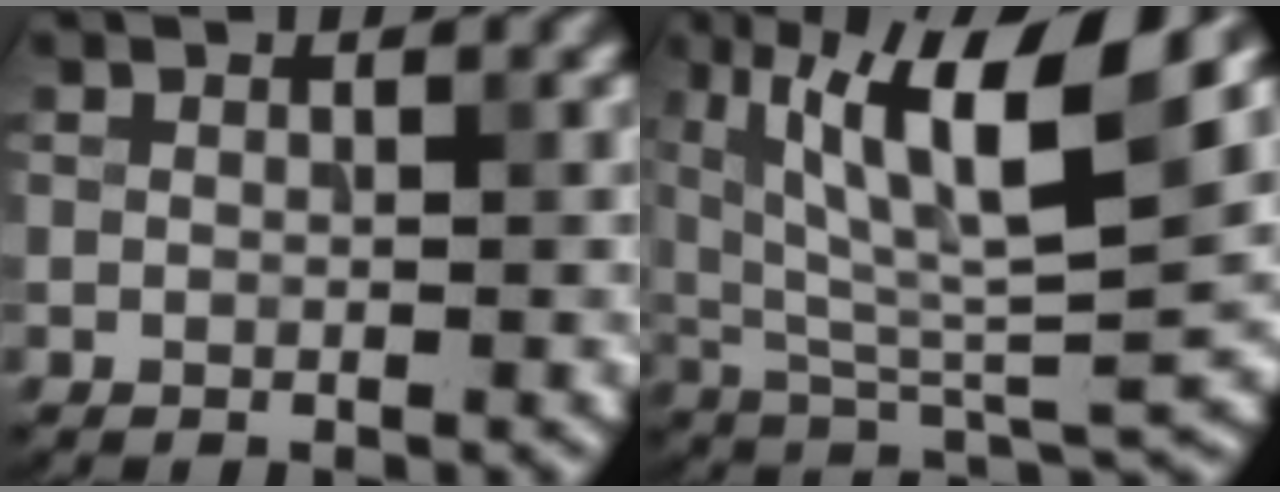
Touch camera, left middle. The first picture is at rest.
{"total": 11.6, "force": [5.2, 2.8, 10.0], "torque": [-0.168, 0.005, 0.097]}